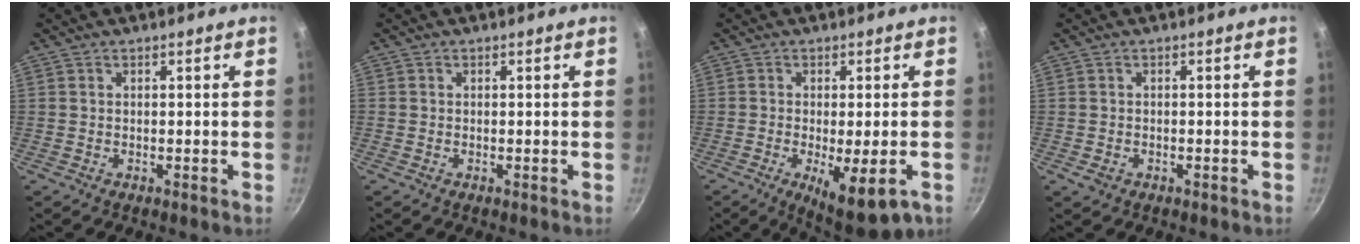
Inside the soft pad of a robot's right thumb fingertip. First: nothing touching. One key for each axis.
{"total": 0.0}
{"total": 10.3, "fx": -3.7, "fy": 2.9, "fz": 9.2, "tx": -0.138, "ty": -0.010, "tz": -0.045}
{"total": 1.5, "fx": -0.7, "fy": 1.1, "fz": 0.9, "tx": -0.016, "ty": 0.001, "tz": -0.009}